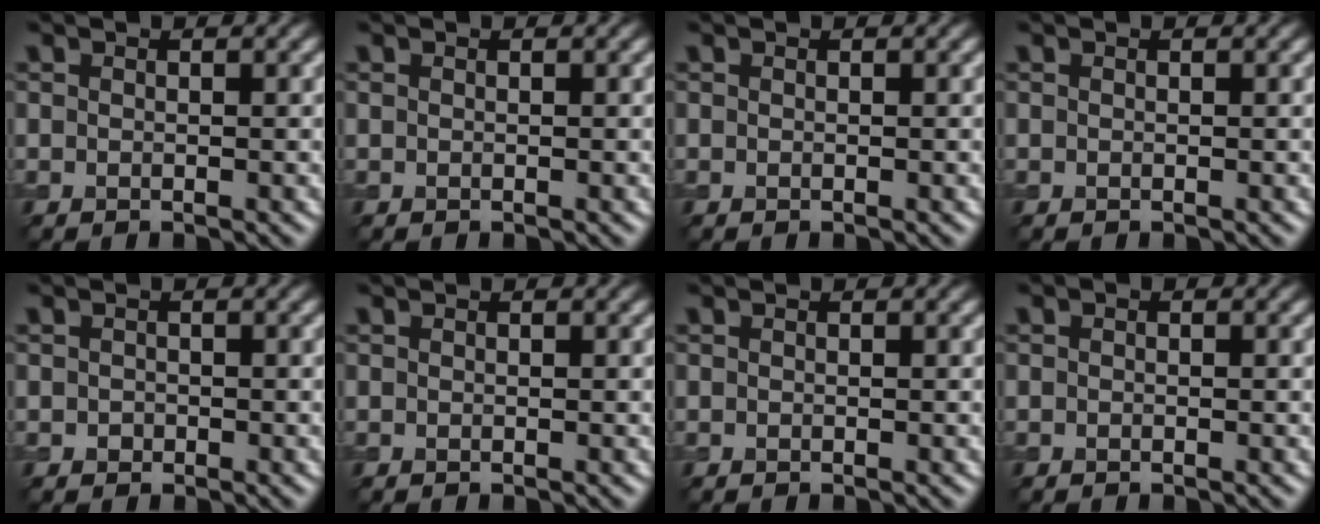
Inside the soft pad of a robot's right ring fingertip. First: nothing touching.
{"total": 0.0}
{"total": 0.0}
{"total": 0.0}
{"total": 0.5, "force": [-0.2, 0.5, 0.1], "torque": [0.000, -0.004, -0.004]}
{"total": 0.0}
{"total": 0.0}
{"total": 0.0}